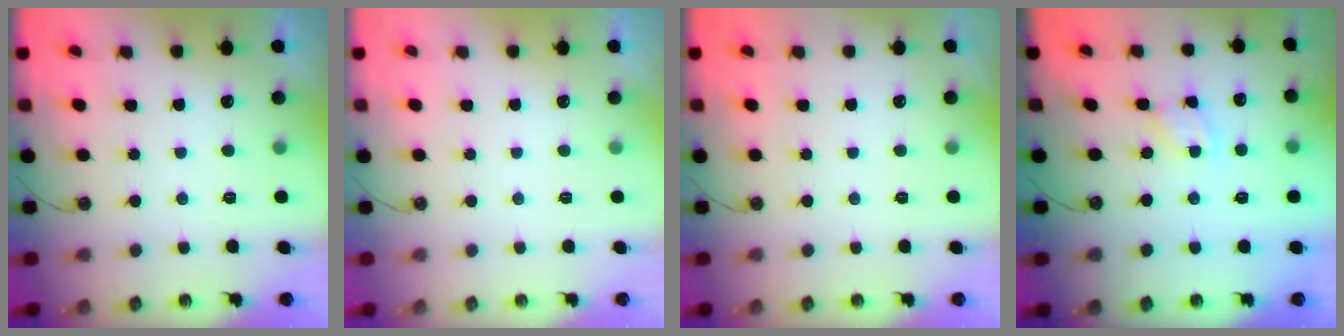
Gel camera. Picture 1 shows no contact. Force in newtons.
{"total": 0.0}
{"total": 0.0}
{"total": 2.3, "press": 2.3, "slide": 0.1}